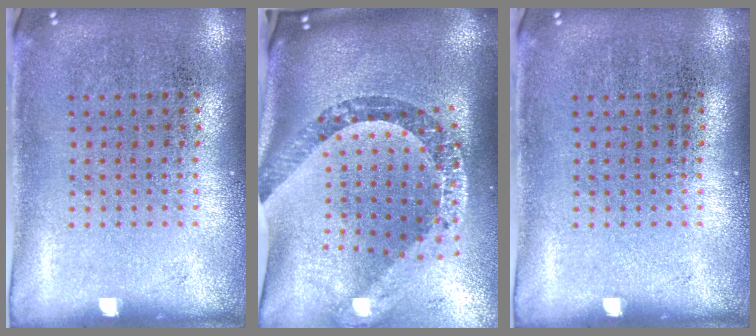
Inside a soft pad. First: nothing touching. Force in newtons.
{"total": 3.5, "press": 2.5, "slide": 2.5}
{"total": 0.0}